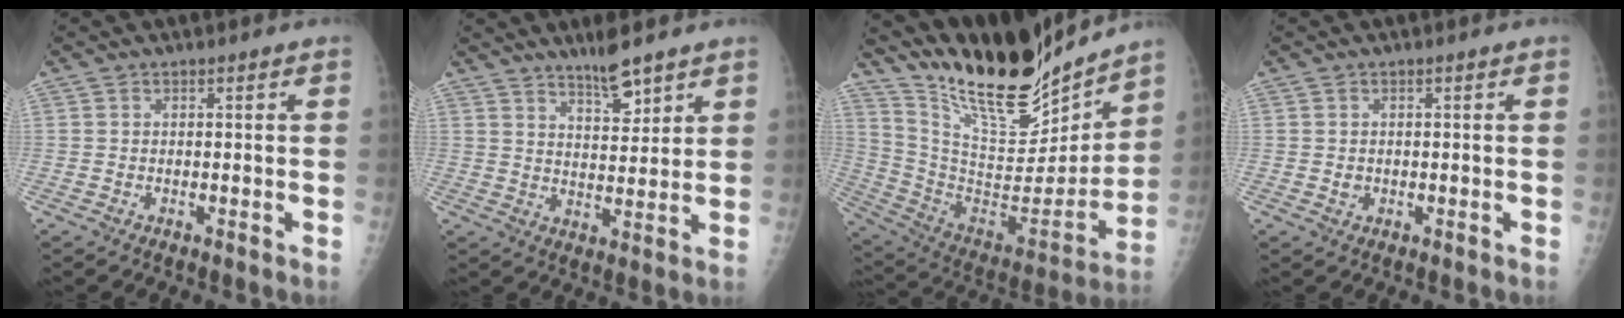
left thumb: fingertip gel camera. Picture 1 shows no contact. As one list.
[{"total": 6.5, "force": [5.2, 1.5, 3.7], "torque": [-0.049, -0.041, 0.088]}, {"total": 24.7, "force": [20.2, 7.3, 12.1], "torque": [-0.168, -0.105, 0.346]}, {"total": 1.3, "force": [0.0, 1.1, 0.5], "torque": [-0.007, 0.000, 0.004]}]